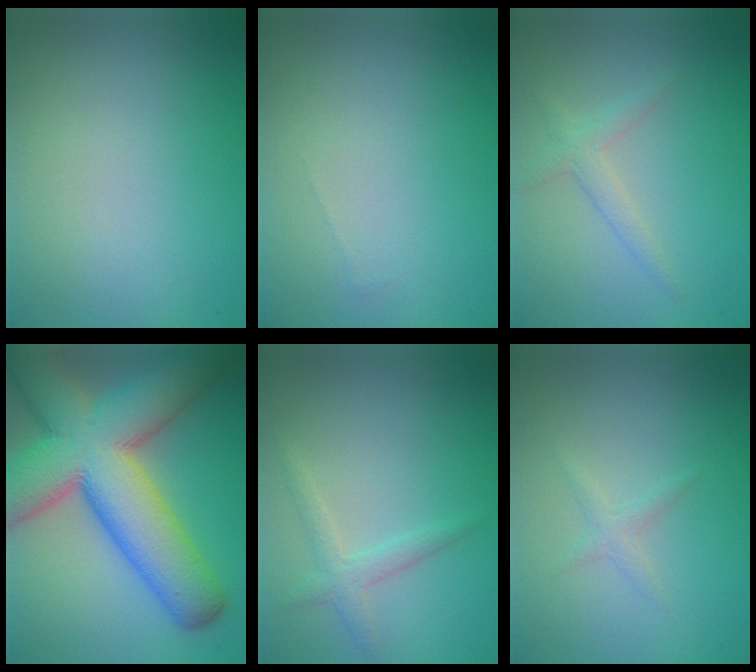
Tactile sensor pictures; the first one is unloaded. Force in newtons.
{"total": 0.0}
{"total": 1.6, "press": 1.6, "slide": 0.1}
{"total": 14.5, "press": 14.5, "slide": 0.7}
{"total": 1.8, "press": 1.8, "slide": 0.1}
{"total": 1.0, "press": 1.0, "slide": 0.1}